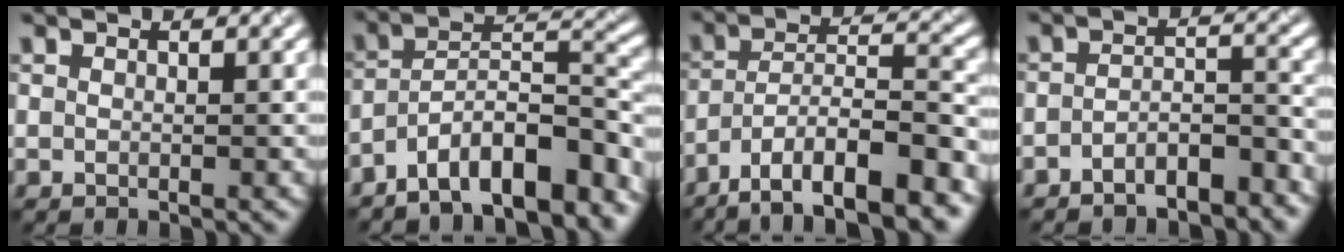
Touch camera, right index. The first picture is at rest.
{"total": 10.4, "force": [-7.5, 3.2, 6.5], "torque": [-0.091, 0.018, -0.134]}
{"total": 11.9, "force": [-8.7, 2.9, 7.5], "torque": [-0.126, 0.011, -0.139]}
{"total": 3.9, "force": [-3.0, 1.1, 2.2], "torque": [-0.038, 0.006, -0.052]}